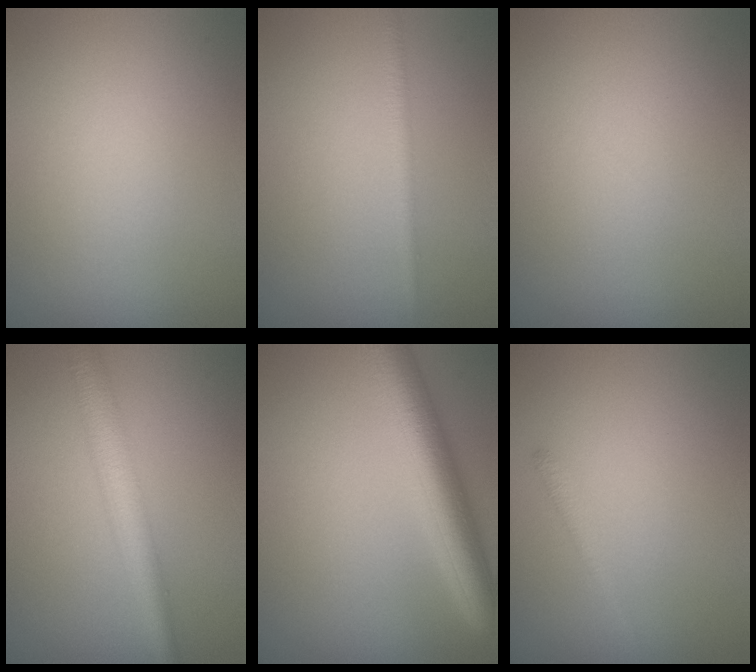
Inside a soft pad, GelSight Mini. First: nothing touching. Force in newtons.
{"total": 1.3, "press": 1.3, "slide": 0.1}
{"total": 0.0}
{"total": 4.2, "press": 4.2, "slide": 0.1}
{"total": 6.6, "press": 6.5, "slide": 0.3}
{"total": 0.9, "press": 0.9, "slide": 0.0}